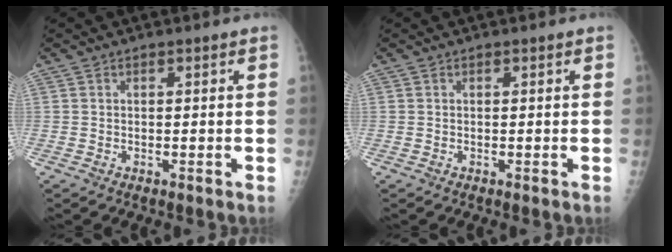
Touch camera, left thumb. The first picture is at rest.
{"total": 0.0}